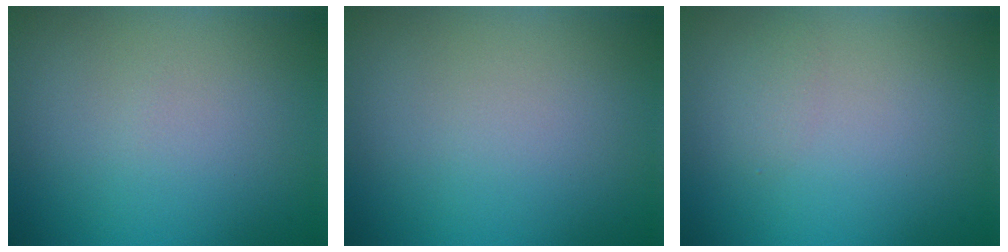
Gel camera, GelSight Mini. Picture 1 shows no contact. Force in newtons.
{"total": 0.0}
{"total": 0.8, "press": 0.8, "slide": 0.0}